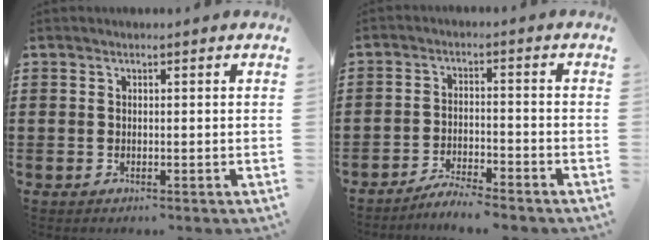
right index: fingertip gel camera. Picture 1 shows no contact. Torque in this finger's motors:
{"motor_torque": [2.14, 0.00, 0.22, 0.04]}